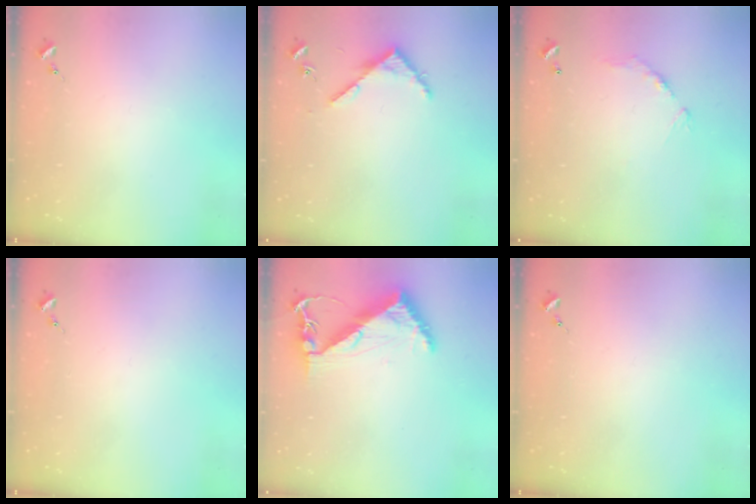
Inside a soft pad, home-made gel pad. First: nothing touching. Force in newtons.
{"total": 3.7, "press": 3.7, "slide": 0.3}
{"total": 9.1, "press": 9.1, "slide": 0.8}
{"total": 0.0}
{"total": 6.8, "press": 6.8, "slide": 0.9}
{"total": 0.0}